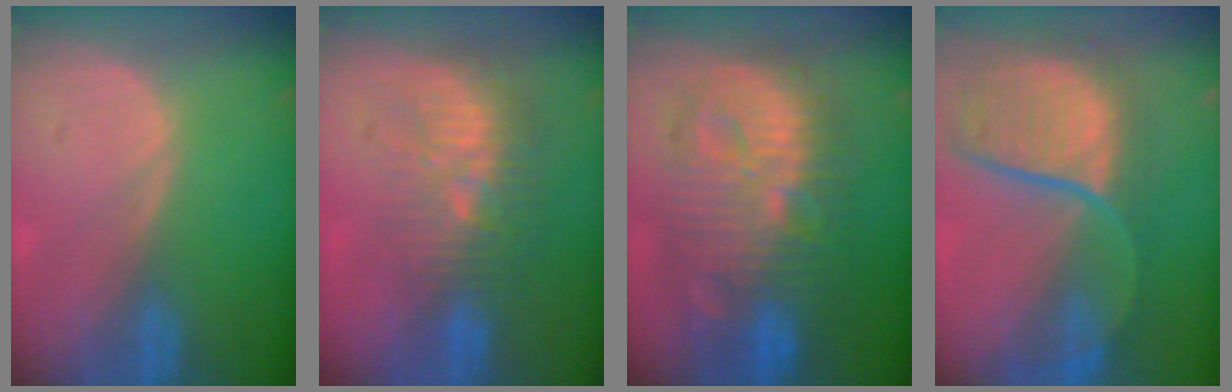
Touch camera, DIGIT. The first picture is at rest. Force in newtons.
{"total": 9.6, "press": 8.6, "slide": 4.2}
{"total": 13.7, "press": 13.6, "slide": 1.2}
{"total": 10.9, "press": 9.8, "slide": 4.8}